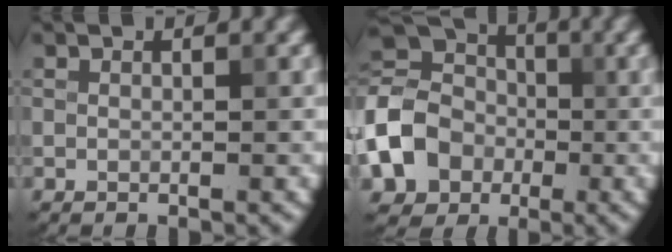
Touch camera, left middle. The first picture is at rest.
{"total": 9.0, "force": [-2.4, 7.3, 4.6], "torque": [-0.108, -0.003, -0.059]}